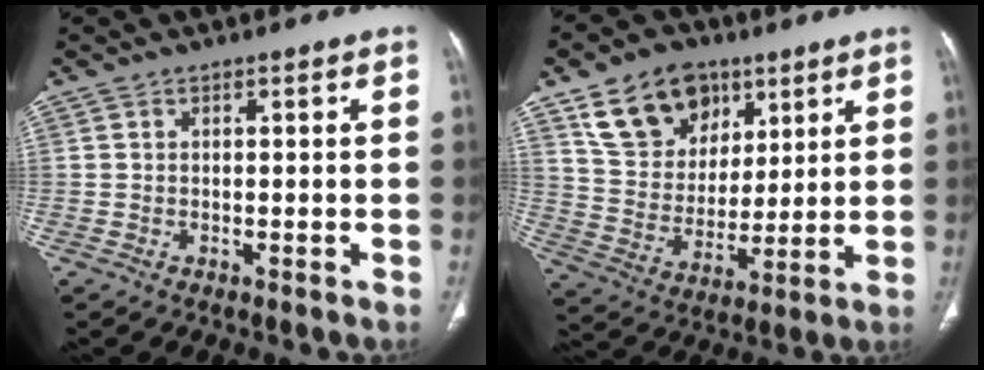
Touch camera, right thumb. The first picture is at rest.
{"total": 16.0, "force": [8.9, 11.3, 6.9], "torque": [-0.089, -0.029, 0.168]}